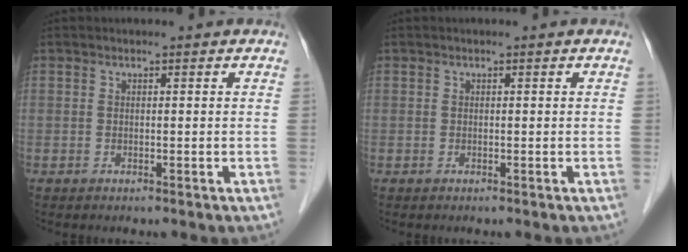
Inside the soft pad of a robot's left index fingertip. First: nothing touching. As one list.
[{"total": 0.0}]